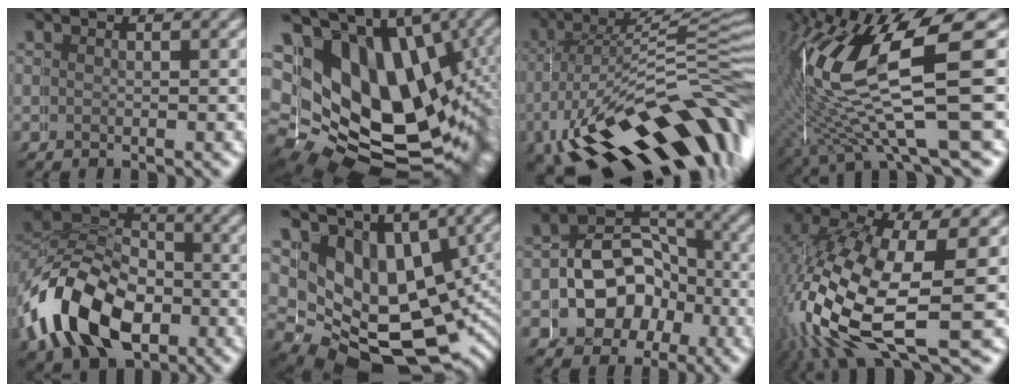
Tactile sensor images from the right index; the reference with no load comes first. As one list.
[{"total": 20.1, "force": [-0.7, 15.5, 12.8], "torque": [-0.238, -0.064, 0.016]}, {"total": 15.1, "force": [-6.6, 7.8, 11.1], "torque": [-0.171, -0.052, -0.067]}, {"total": 12.0, "force": [0.5, 6.2, 10.2], "torque": [-0.206, -0.013, 0.019]}, {"total": 10.2, "force": [-2.2, 8.4, 5.3], "torque": [-0.119, -0.025, -0.036]}, {"total": 11.5, "force": [-3.2, 8.9, 6.4], "torque": [-0.137, -0.065, -0.028]}, {"total": 7.7, "force": [-1.7, 7.3, 1.8], "torque": [-0.045, -0.029, -0.023]}, {"total": 10.2, "force": [-2.1, 6.2, 7.8], "torque": [-0.191, -0.058, -0.003]}]